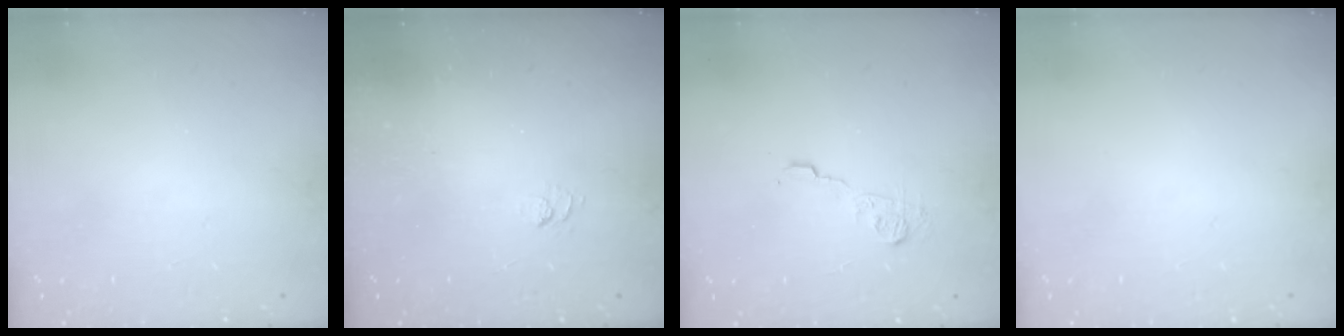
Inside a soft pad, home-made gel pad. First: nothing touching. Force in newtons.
{"total": 2.5, "press": 2.0, "slide": 1.4}
{"total": 7.3, "press": 7.2, "slide": 0.4}
{"total": 0.0}